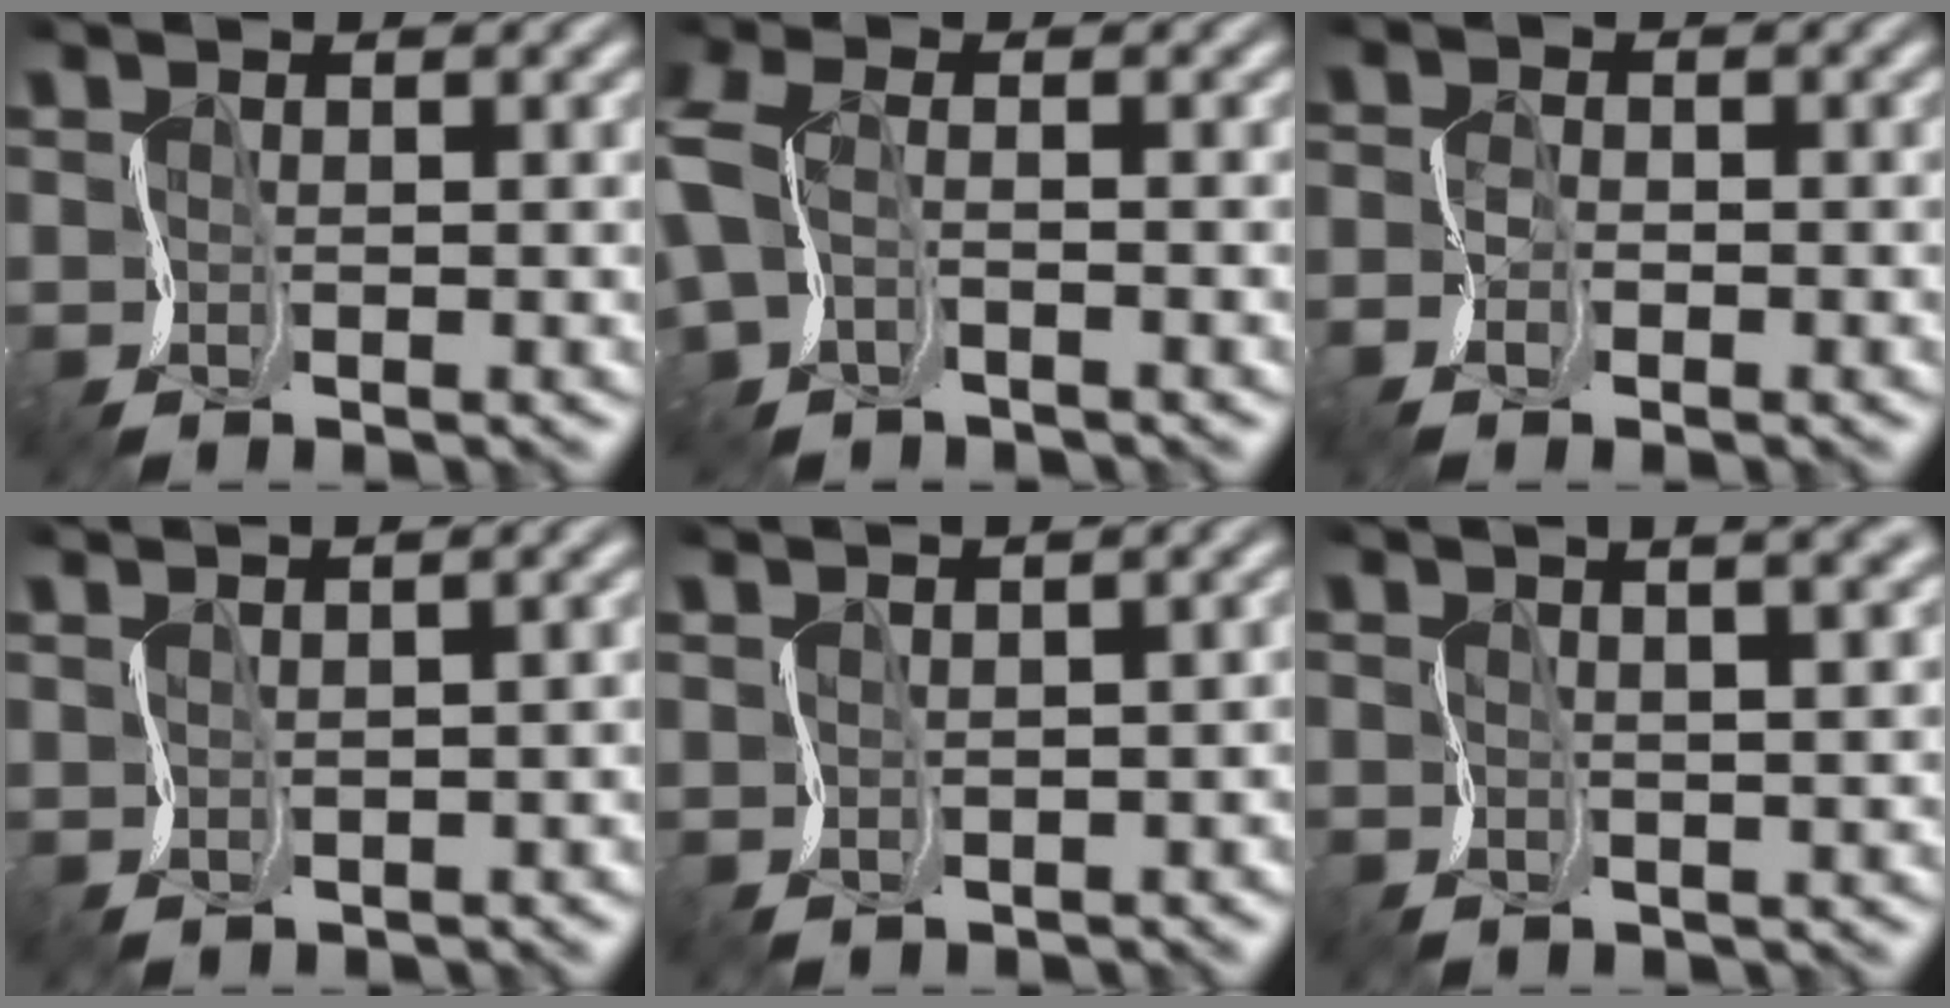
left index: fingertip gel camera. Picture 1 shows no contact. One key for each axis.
{"total": 2.1, "fx": -0.4, "fy": 1.4, "fz": 1.4, "tx": -0.060, "ty": 0.005, "tz": -0.021}
{"total": 2.7, "fx": -2.0, "fy": 1.4, "fz": 1.3, "tx": -0.041, "ty": -0.003, "tz": -0.033}
{"total": 2.6, "fx": 0.2, "fy": 1.7, "fz": 2.0, "tx": 0.006, "ty": 0.021, "tz": -0.004}
{"total": 2.0, "fx": -0.6, "fy": 1.2, "fz": 1.4, "tx": 0.005, "ty": 0.018, "tz": -0.007}
{"total": 7.8, "fx": 3.8, "fy": 3.6, "fz": 5.8, "tx": -0.034, "ty": 0.054, "tz": 0.014}